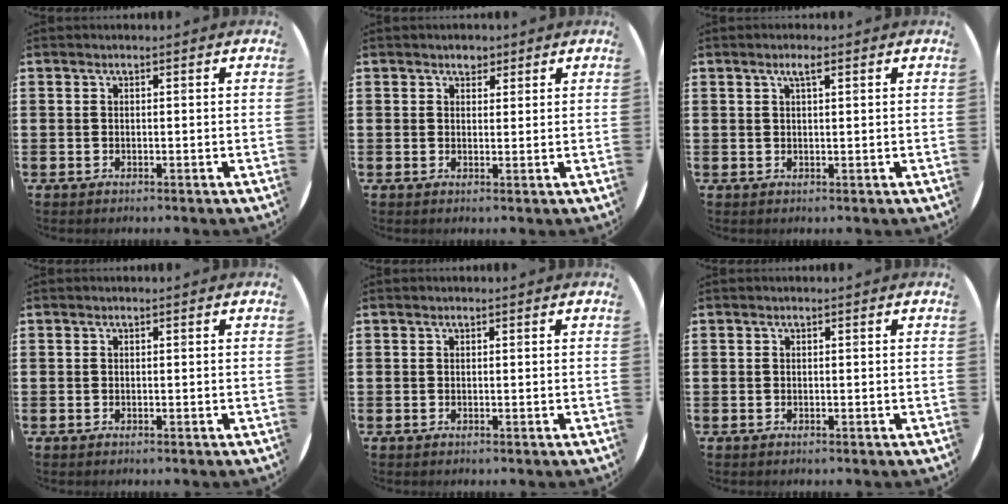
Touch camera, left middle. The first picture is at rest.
{"total": 1.6, "force": [1.4, 0.8, 0.2], "torque": [0.003, 0.001, 0.024]}
{"total": 1.8, "force": [1.0, 0.3, 1.5], "torque": [-0.029, 0.005, 0.016]}
{"total": 0.0}
{"total": 0.0}
{"total": 0.0}